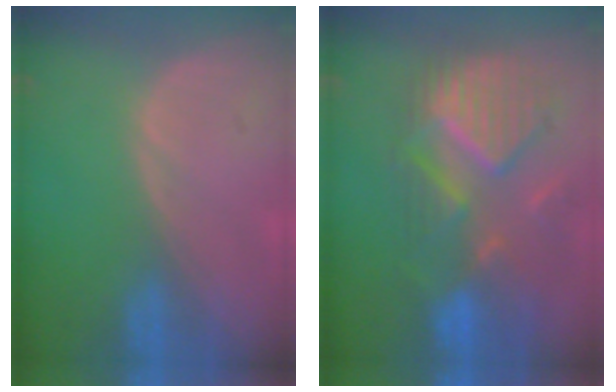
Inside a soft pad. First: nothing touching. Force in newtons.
{"total": 11.1, "press": 10.0, "slide": 4.9}